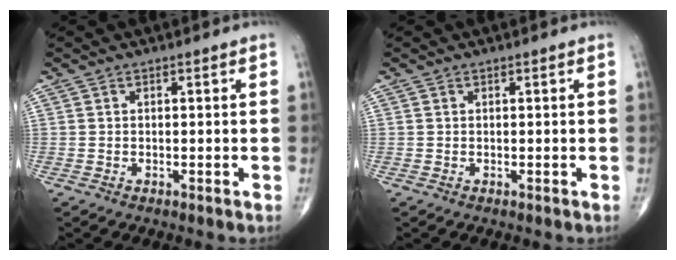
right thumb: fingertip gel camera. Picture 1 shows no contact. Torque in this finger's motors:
{"motor_torque": [-0.02, -0.23, -0.05, 0.03, -0.03]}